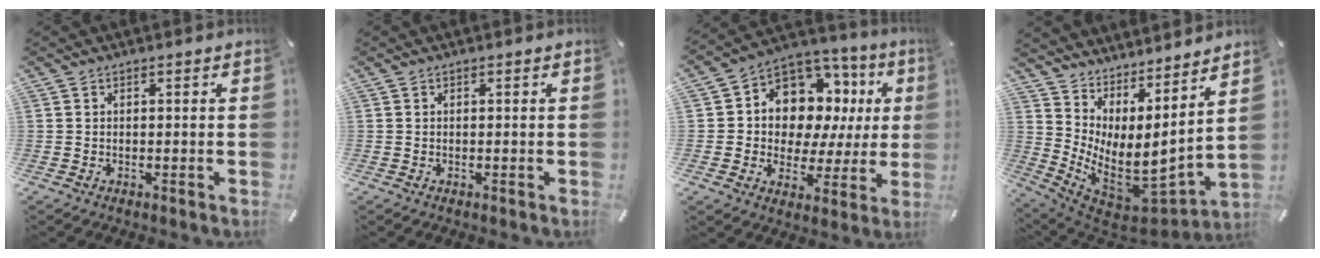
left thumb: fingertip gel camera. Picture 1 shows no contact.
{"total": 0.0}
{"total": 11.1, "force": [4.3, 9.2, 4.4], "torque": [-0.072, -0.048, 0.086]}
{"total": 6.0, "force": [1.5, 3.0, 5.0], "torque": [-0.100, -0.080, 0.027]}